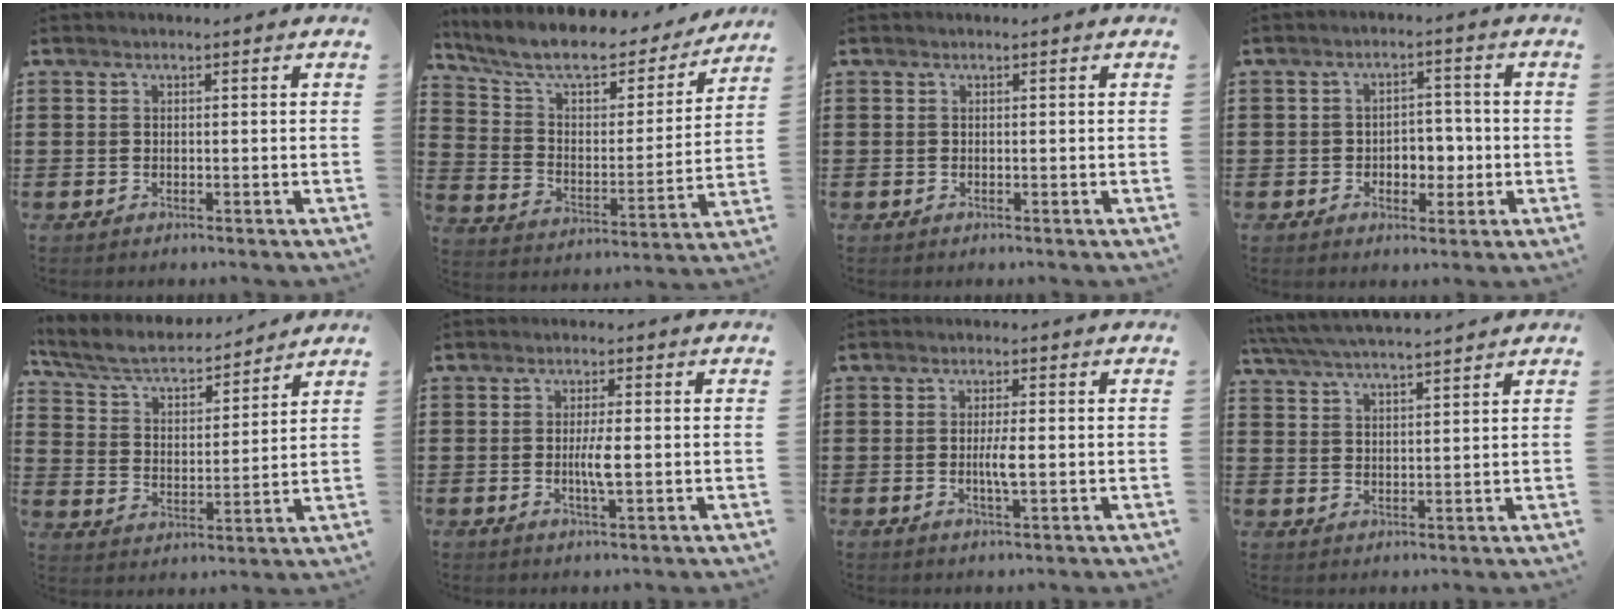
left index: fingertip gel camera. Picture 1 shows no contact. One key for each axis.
{"total": 9.0, "fx": 7.6, "fy": 2.2, "fz": 4.3, "tx": -0.116, "ty": -0.045, "tz": 0.129}
{"total": 0.0}
{"total": 4.4, "fx": -1.1, "fy": 3.1, "fz": 3.0, "tx": -0.054, "ty": 0.005, "tz": -0.026}
{"total": 5.8, "fx": 5.1, "fy": 1.3, "fz": 2.5, "tx": -0.071, "ty": -0.030, "tz": 0.083}
{"total": 3.5, "fx": -0.2, "fy": 0.4, "fz": 3.5, "tx": -0.062, "ty": -0.003, "tz": -0.005}
{"total": 3.3, "fx": -0.2, "fy": 0.4, "fz": 3.3, "tx": -0.059, "ty": -0.003, "tz": -0.006}
{"total": 4.5, "fx": 4.3, "fy": 0.0, "fz": 1.4, "tx": -0.043, "ty": -0.020, "tz": 0.075}